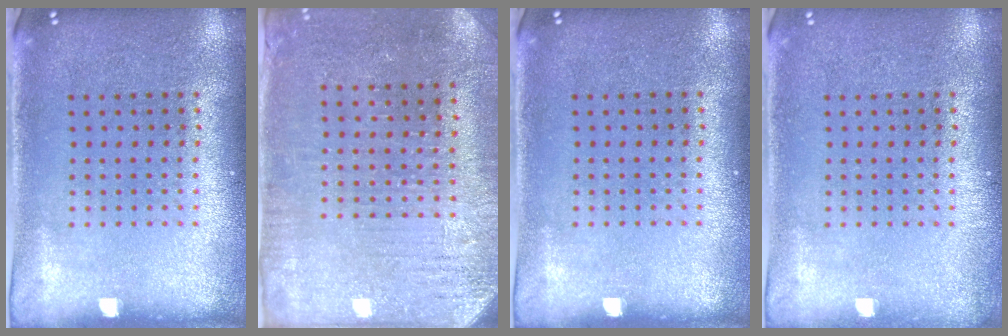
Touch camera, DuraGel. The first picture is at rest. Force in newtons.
{"total": 3.0, "press": 2.8, "slide": 1.0}
{"total": 0.0}
{"total": 0.5, "press": 0.5, "slide": 0.1}